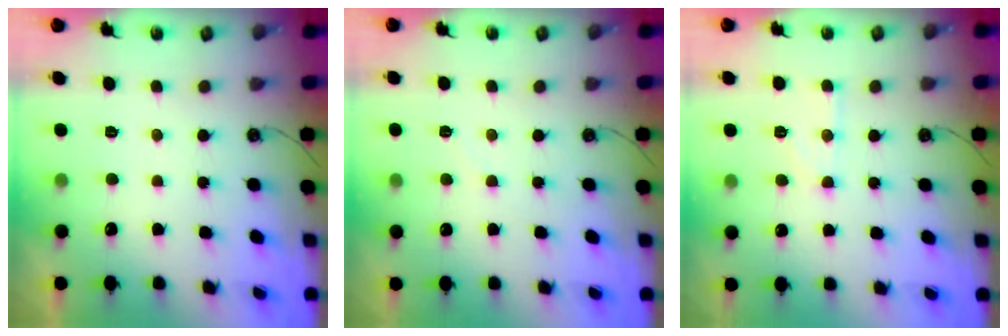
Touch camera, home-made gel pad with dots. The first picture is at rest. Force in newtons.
{"total": 2.8, "press": 2.8, "slide": 0.4}
{"total": 9.4, "press": 9.4, "slide": 0.8}